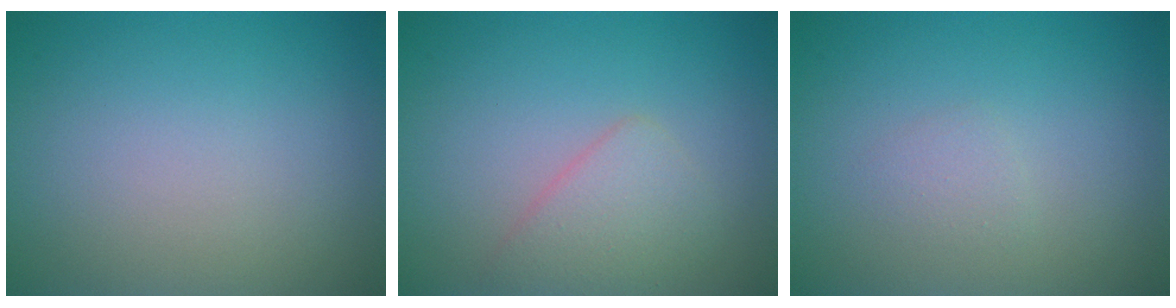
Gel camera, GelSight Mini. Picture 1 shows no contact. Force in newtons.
{"total": 2.4, "press": 2.4, "slide": 0.1}
{"total": 0.9, "press": 0.9, "slide": 0.1}